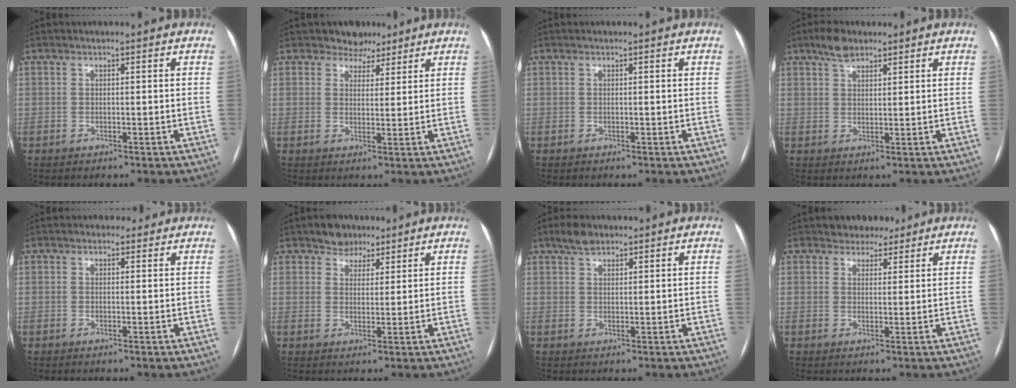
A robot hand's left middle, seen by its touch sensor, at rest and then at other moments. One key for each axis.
{"total": 4.1, "fx": 3.2, "fy": 2.6, "fz": 0.1, "tx": 0.006, "ty": 0.003, "tz": 0.044}
{"total": 0.0}
{"total": 3.9, "fx": 2.9, "fy": 1.7, "fz": 2.0, "tx": -0.043, "ty": 0.012, "tz": 0.054}
{"total": 1.8, "fx": 1.5, "fy": 1.1, "fz": 0.0, "tx": 0.004, "ty": 0.007, "tz": 0.015}
{"total": 4.1, "fx": 3.1, "fy": 2.6, "fz": 0.7, "tx": -0.007, "ty": 0.004, "tz": 0.048}
{"total": 3.4, "fx": 2.6, "fy": 1.5, "fz": 1.6, "tx": -0.035, "ty": 0.012, "tz": 0.048}
{"total": 4.1, "fx": 3.4, "fy": 2.2, "fz": 0.6, "tx": -0.003, "ty": 0.006, "tz": 0.048}